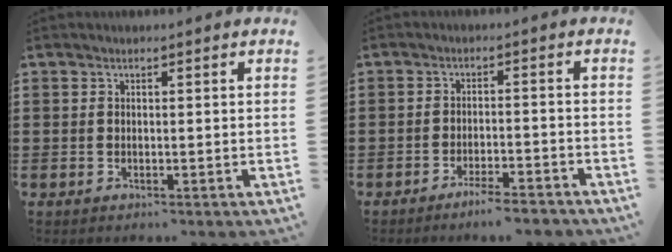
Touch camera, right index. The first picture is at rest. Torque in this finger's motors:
{"motor_torque": [1.63, 0.51, 0.33, 0.09]}